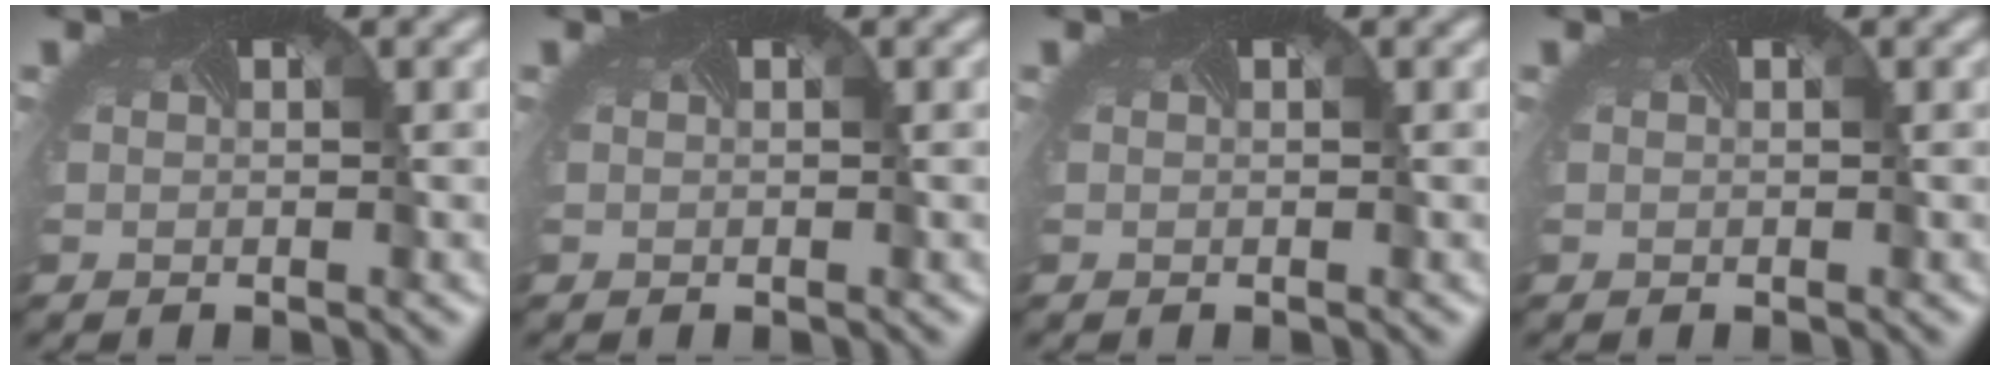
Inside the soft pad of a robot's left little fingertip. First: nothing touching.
{"total": 0.0}
{"total": 0.0}
{"total": 0.0}